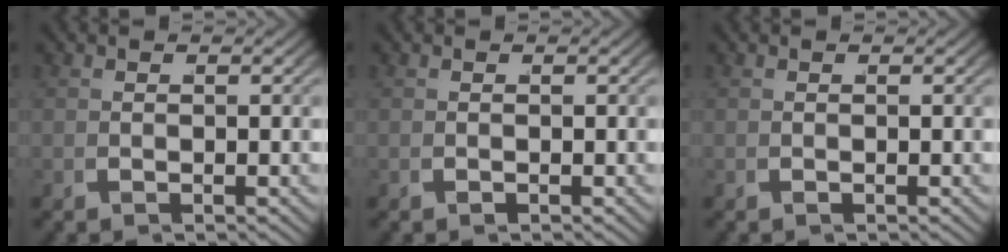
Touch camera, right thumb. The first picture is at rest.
{"total": 0.0}
{"total": 0.0}